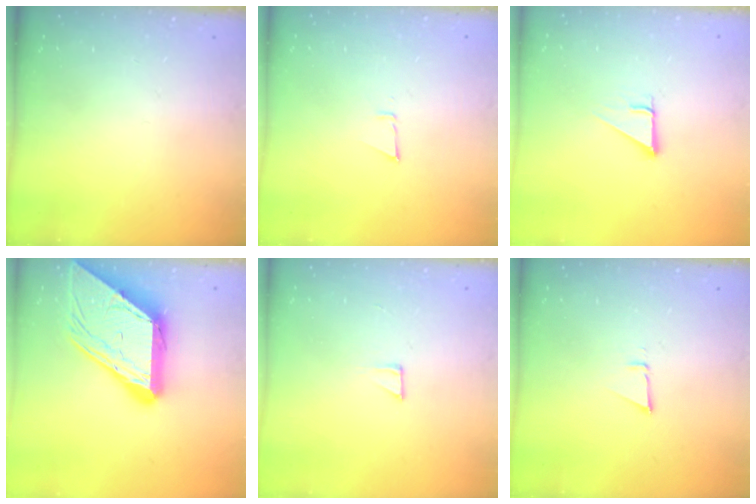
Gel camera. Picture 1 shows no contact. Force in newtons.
{"total": 3.8, "press": 3.7, "slide": 0.6}
{"total": 3.0, "press": 3.0, "slide": 0.1}
{"total": 23.4, "press": 23.3, "slide": 2.5}
{"total": 3.6, "press": 3.6, "slide": 0.3}
{"total": 2.6, "press": 2.5, "slide": 0.8}